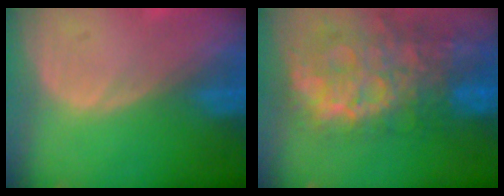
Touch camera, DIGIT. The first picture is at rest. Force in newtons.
{"total": 13.7, "press": 11.2, "slide": 7.9}